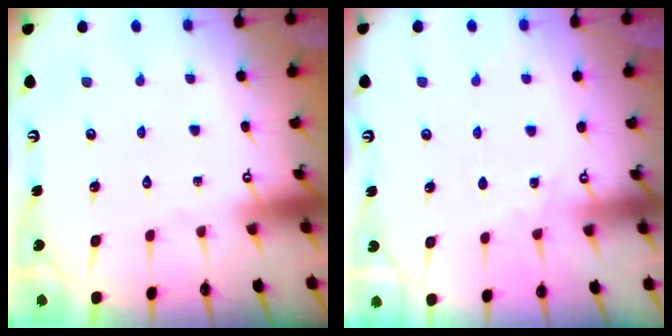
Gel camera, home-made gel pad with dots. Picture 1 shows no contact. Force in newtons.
{"total": 2.7, "press": 2.7, "slide": 0.4}